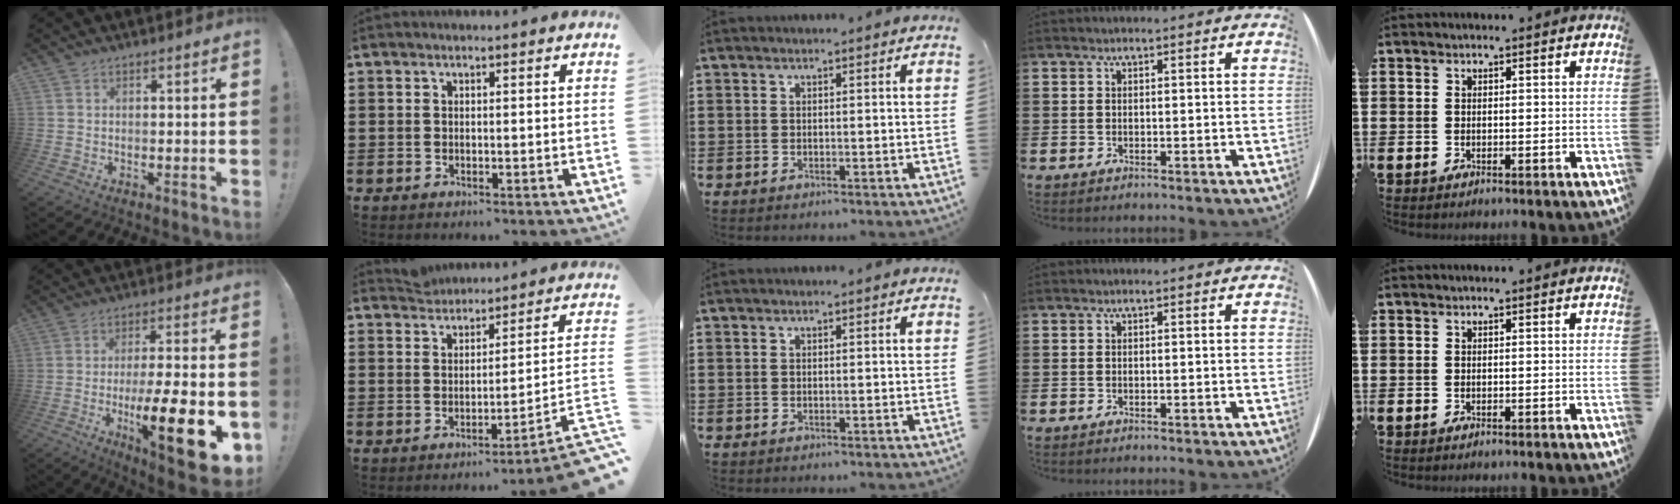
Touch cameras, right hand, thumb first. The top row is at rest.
{"thumb": {"total": 18.5, "force": [-5.3, 3.7, 17.3], "torque": [-0.269, 0.011, -0.077]}, "index": {"total": 2.5, "force": [-0.9, -0.4, 2.3], "torque": [-0.045, -0.012, -0.015]}}